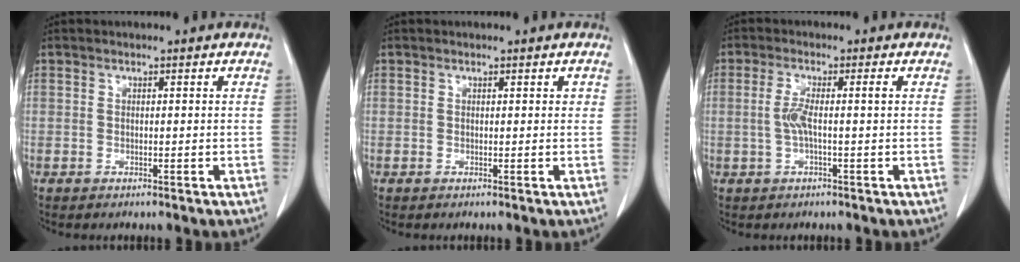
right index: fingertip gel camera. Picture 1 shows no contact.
{"total": 0.5, "force": [0.3, 0.4, 0.3], "torque": [0.001, 0.002, 0.001]}
{"total": 3.4, "force": [-0.2, 0.1, 3.4], "torque": [-0.077, 0.008, -0.004]}